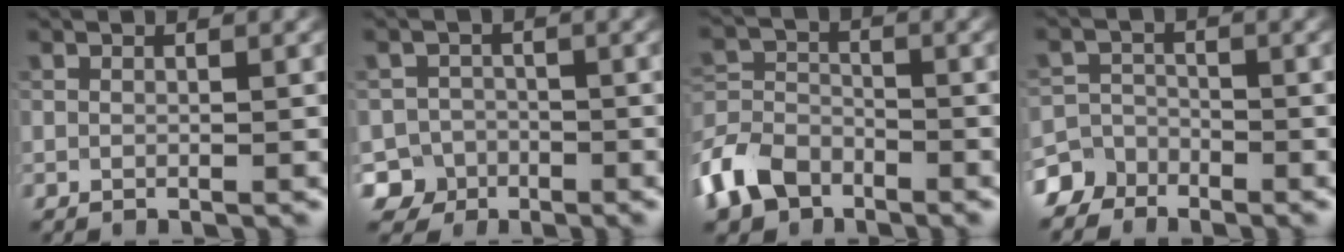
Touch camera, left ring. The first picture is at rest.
{"total": 4.4, "force": [-2.6, 3.5, 0.0], "torque": [0.025, 0.000, -0.047]}
{"total": 6.0, "force": [-4.0, 3.7, 2.5], "torque": [-0.055, 0.000, -0.092]}
{"total": 4.9, "force": [-3.9, 3.0, 0.2], "torque": [0.018, -0.005, -0.073]}